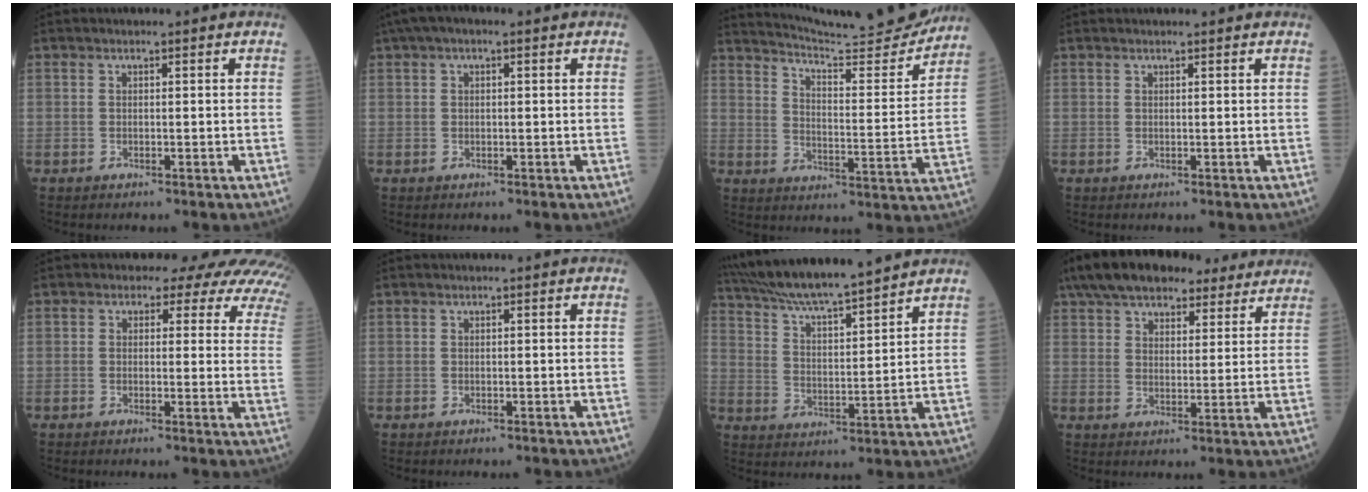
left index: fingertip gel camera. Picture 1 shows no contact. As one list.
[{"total": 3.7, "force": [2.1, 1.5, 2.7], "torque": [-0.058, 0.036, 0.035]}, {"total": 18.3, "force": [17.7, -0.5, 4.9], "torque": [-0.086, -0.070, 0.236]}, {"total": 1.2, "force": [1.2, 0.2, 0.1], "torque": [-0.009, 0.006, 0.016]}, {"total": 13.4, "force": [11.8, 4.9, 3.9], "torque": [-0.024, -0.016, 0.098]}, {"total": 0.0}, {"total": 17.0, "force": [15.3, 0.5, 7.3], "torque": [-0.134, 0.017, 0.255]}, {"total": 18.4, "force": [15.1, 6.8, 8.2], "torque": [-0.142, 0.057, 0.217]}]